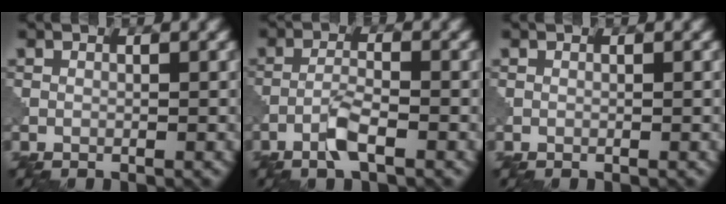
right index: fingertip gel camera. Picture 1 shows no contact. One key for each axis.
{"total": 2.7, "fx": -1.6, "fy": 0.4, "fz": 2.1, "tx": -0.045, "ty": 0.005, "tz": -0.037}
{"total": 0.0}